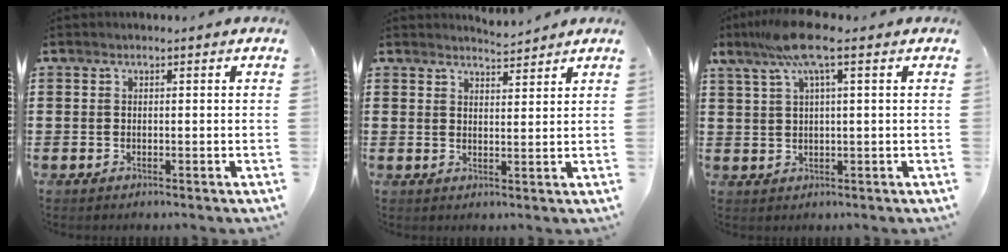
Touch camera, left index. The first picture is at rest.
{"total": 3.2, "force": [3.2, 0.0, 0.4], "torque": [-0.015, -0.010, 0.059]}
{"total": 8.0, "force": [3.9, 0.7, 7.0], "torque": [-0.149, 0.001, 0.066]}